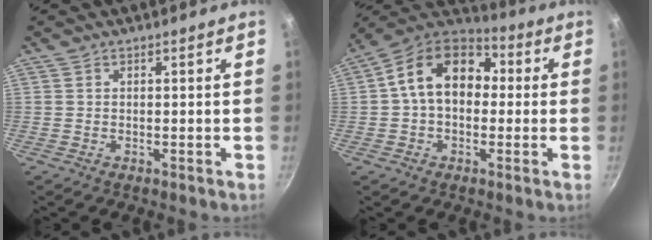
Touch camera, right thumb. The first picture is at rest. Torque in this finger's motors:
{"motor_torque": [0.73, 2.92, 1.25, -0.31, 0.18]}